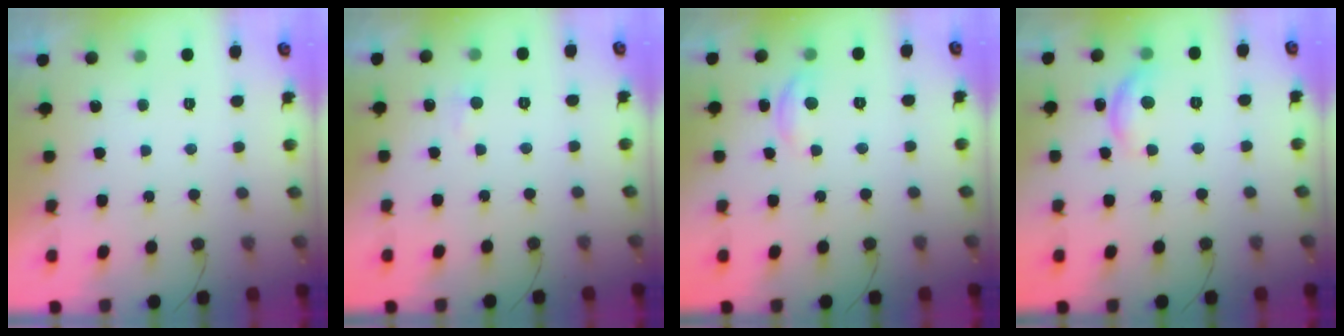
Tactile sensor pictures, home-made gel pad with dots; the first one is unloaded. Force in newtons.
{"total": 4.2, "press": 4.2, "slide": 0.5}
{"total": 4.5, "press": 4.5, "slide": 0.3}
{"total": 9.6, "press": 9.6, "slide": 0.5}